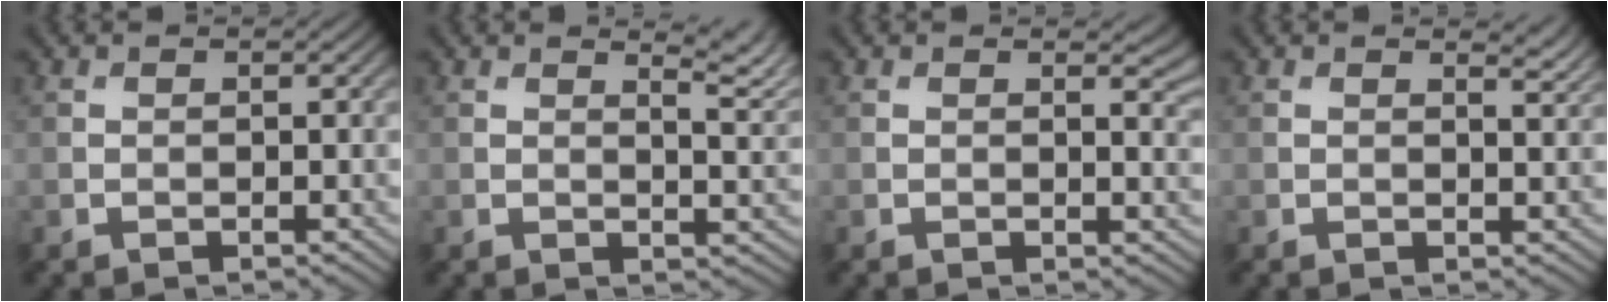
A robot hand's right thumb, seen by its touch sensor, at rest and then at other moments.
{"total": 4.3, "force": [2.8, 1.1, 3.2], "torque": [-0.048, 0.001, 0.048]}
{"total": 2.4, "force": [1.0, 0.6, 2.1], "torque": [-0.028, -0.004, 0.016]}
{"total": 1.7, "force": [1.4, 0.4, 1.0], "torque": [-0.011, -0.007, 0.022]}